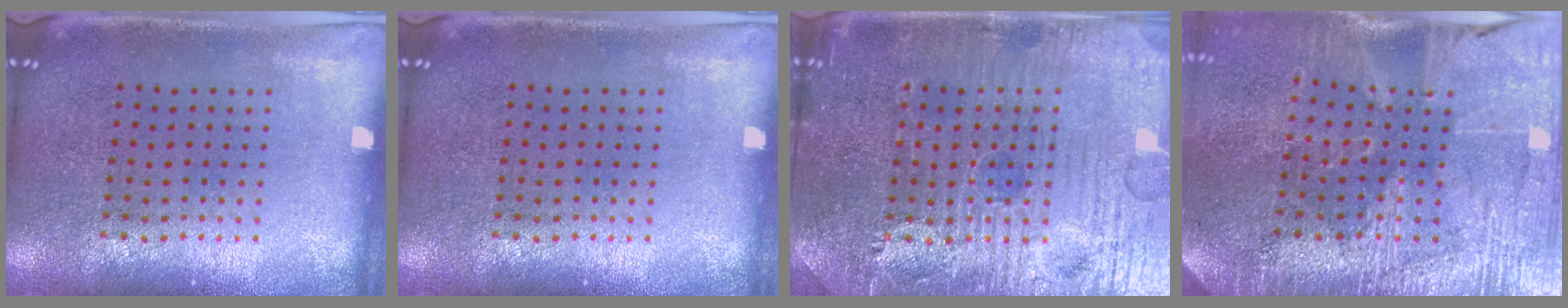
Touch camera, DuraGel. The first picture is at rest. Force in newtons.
{"total": 0.0}
{"total": 4.7, "press": 4.6, "slide": 0.8}
{"total": 3.5, "press": 3.3, "slide": 1.0}